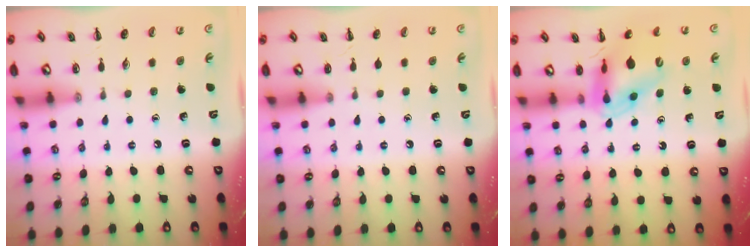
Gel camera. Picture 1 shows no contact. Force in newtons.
{"total": 0.0}
{"total": 11.7, "press": 11.2, "slide": 3.4}